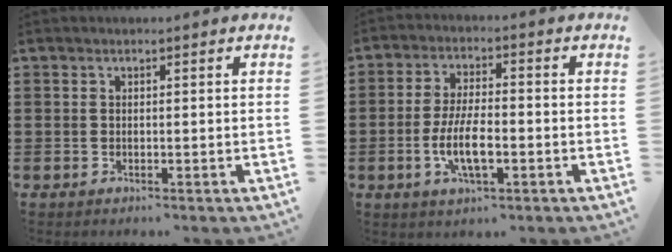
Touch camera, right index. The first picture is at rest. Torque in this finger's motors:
{"motor_torque": [1.77, 0.37, 0.72, 0.19]}